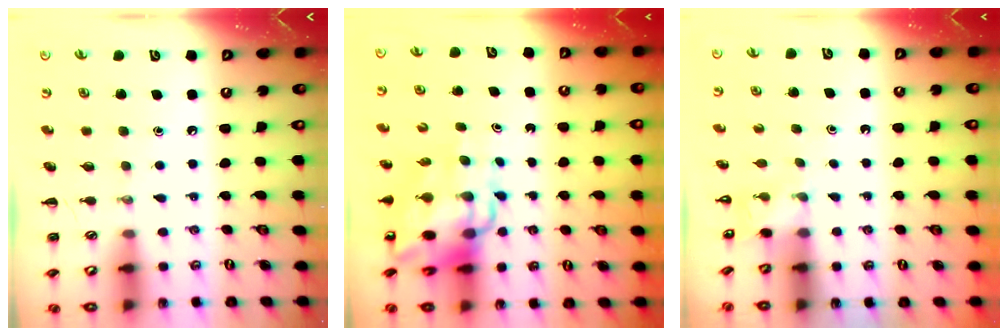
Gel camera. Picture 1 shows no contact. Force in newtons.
{"total": 12.5, "press": 12.0, "slide": 3.5}
{"total": 2.2, "press": 2.1, "slide": 0.7}